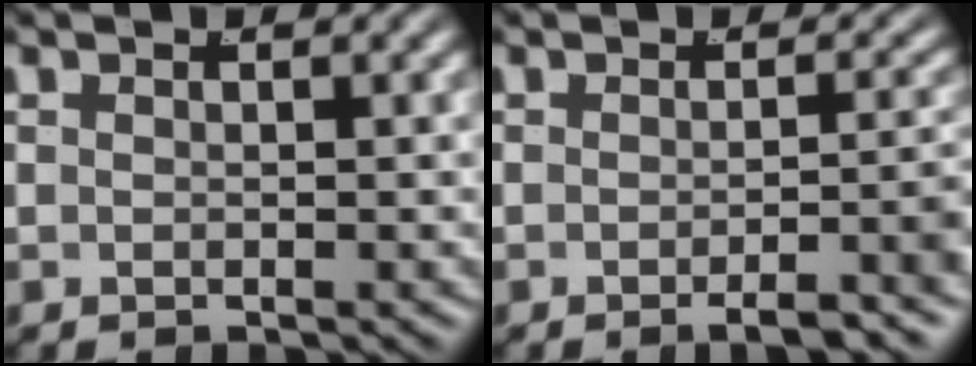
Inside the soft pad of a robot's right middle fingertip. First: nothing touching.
{"total": 3.8, "force": [-2.5, 0.4, 2.8], "torque": [-0.021, 0.005, -0.042]}